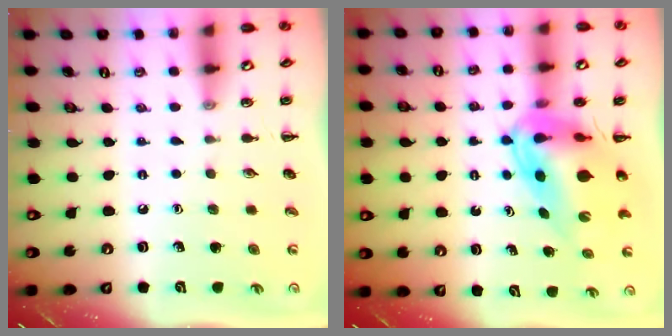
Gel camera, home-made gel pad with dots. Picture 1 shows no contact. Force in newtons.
{"total": 12.1, "press": 11.6, "slide": 3.5}